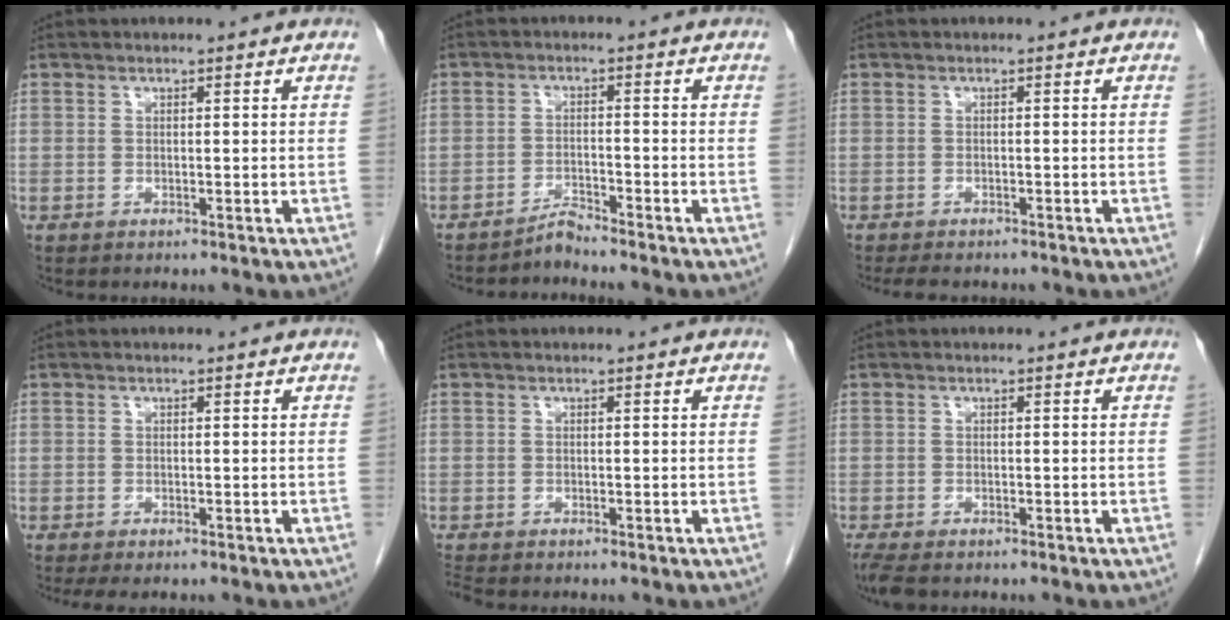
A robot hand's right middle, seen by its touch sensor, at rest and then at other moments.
{"total": 2.3, "force": [-2.3, -0.4, 0.0], "torque": [0.006, -0.010, -0.042]}
{"total": 5.1, "force": [-4.4, 1.6, 2.1], "torque": [-0.028, -0.007, -0.060]}
{"total": 2.5, "force": [-1.9, 0.8, 1.4], "torque": [-0.020, -0.007, -0.025]}
{"total": 1.0, "force": [-1.0, -0.1, 0.1], "torque": [-0.011, -0.009, -0.020]}
{"total": 4.2, "force": [-3.2, 1.3, 2.3], "torque": [-0.050, -0.016, -0.054]}